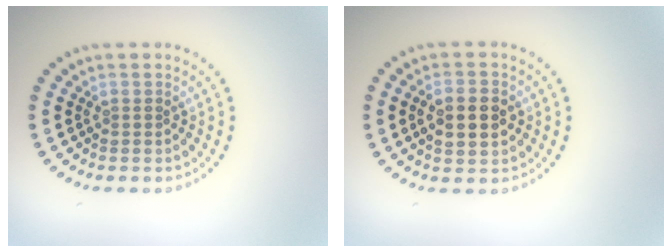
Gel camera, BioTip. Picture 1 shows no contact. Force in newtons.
{"total": 4.6, "press": 4.6, "slide": 0.2}